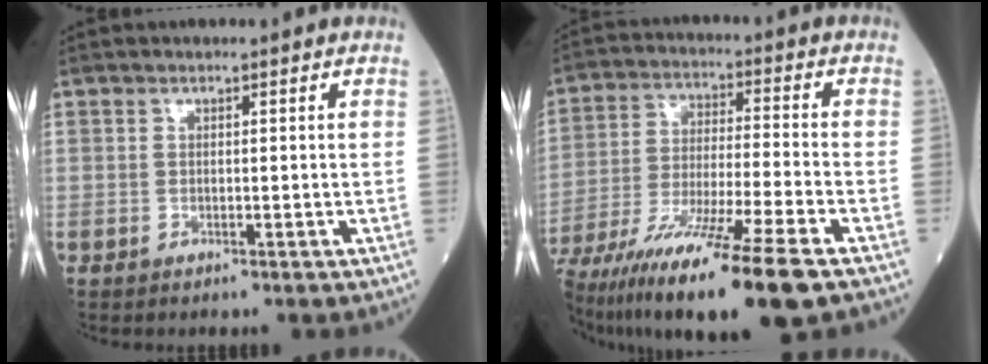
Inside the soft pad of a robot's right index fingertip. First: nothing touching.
{"total": 20.7, "force": [-14.1, 0.5, 15.1], "torque": [-0.249, -0.056, -0.246]}